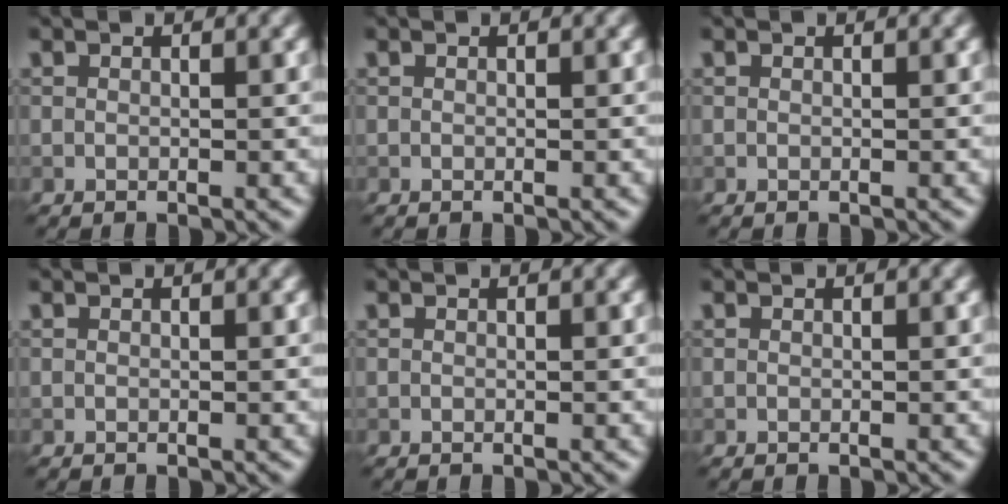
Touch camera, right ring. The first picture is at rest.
{"total": 0.0}
{"total": 0.0}
{"total": 0.0}
{"total": 0.0}
{"total": 0.0}